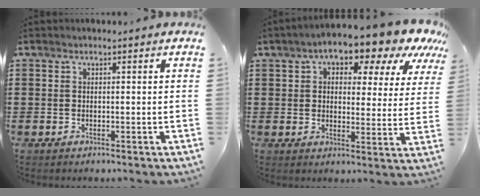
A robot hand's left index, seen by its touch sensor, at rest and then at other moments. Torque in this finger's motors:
{"motor_torque": [1.52, -0.62, 1.05, 0.21]}